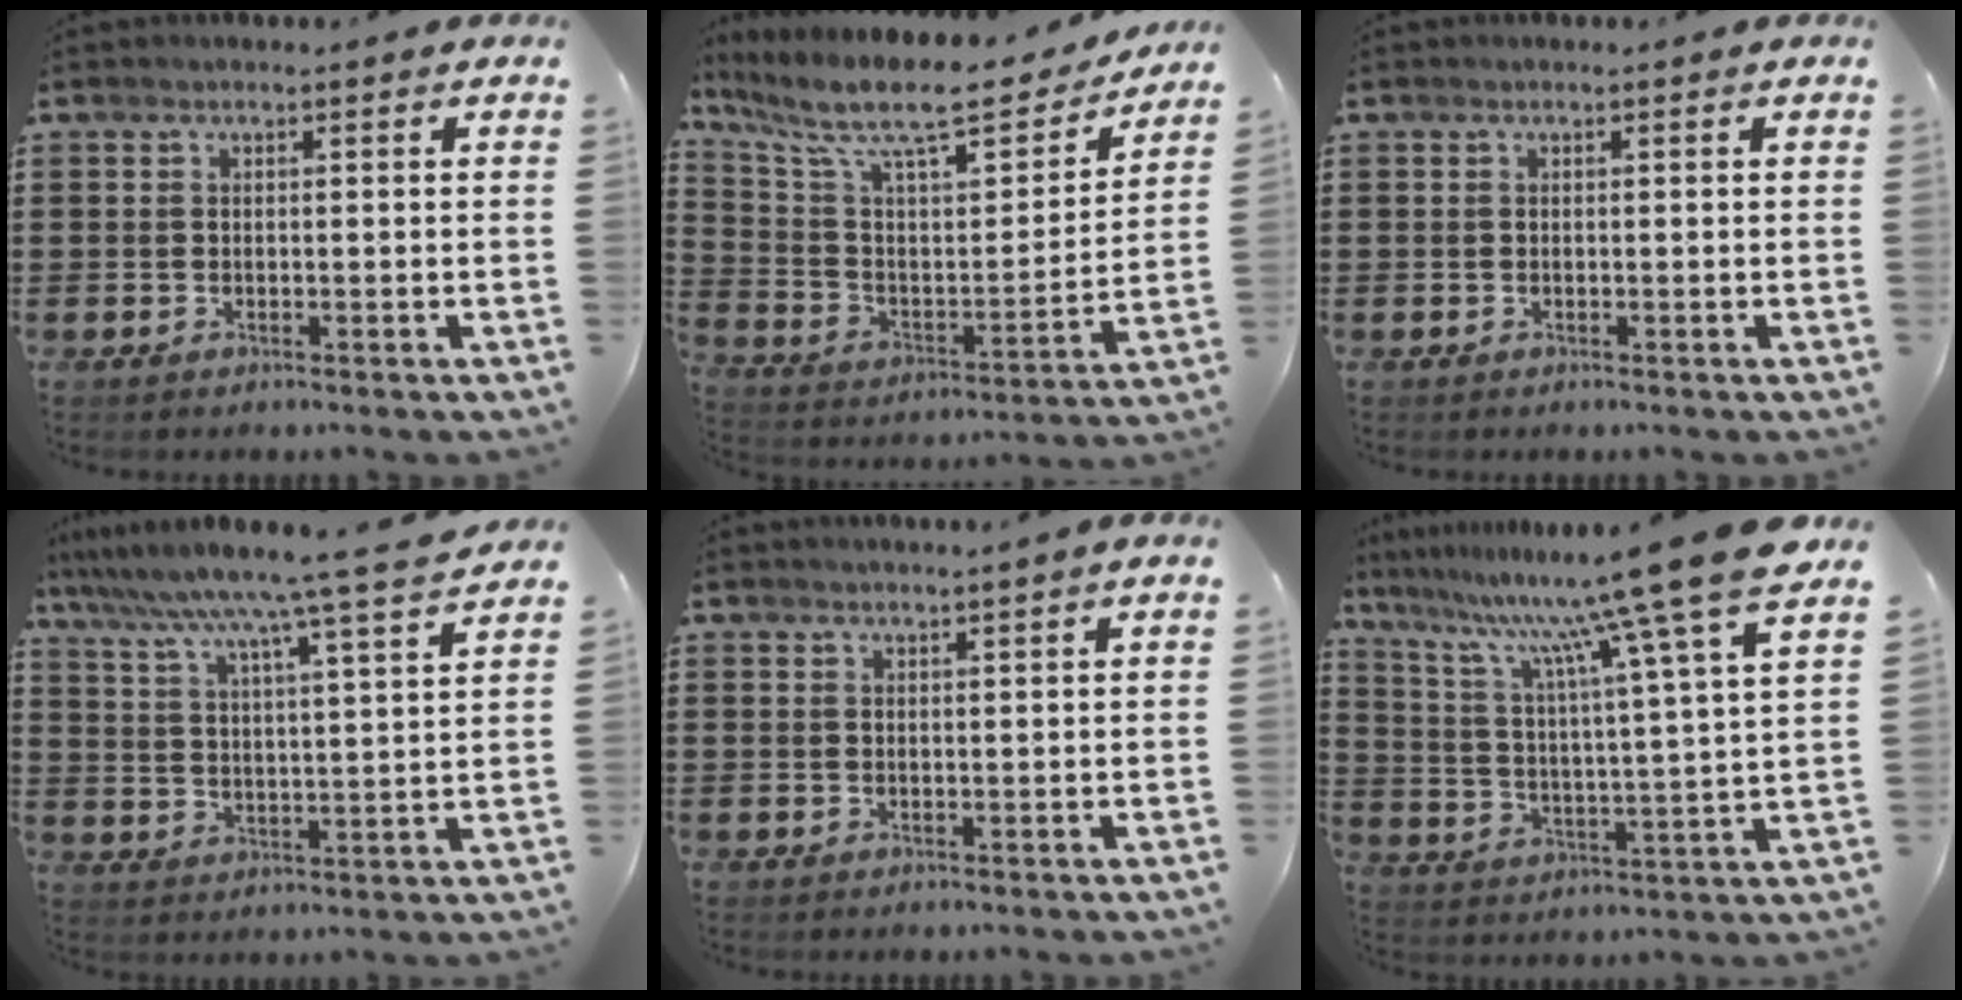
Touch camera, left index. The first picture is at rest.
{"total": 11.8, "force": [9.5, 2.2, 6.7], "torque": [-0.161, -0.063, 0.159]}
{"total": 0.0}
{"total": 7.2, "force": [6.5, -1.3, 2.9], "torque": [-0.083, -0.049, 0.103]}
{"total": 1.0, "force": [0.9, -0.4, 0.4], "torque": [-0.006, -0.003, 0.017]}
{"total": 14.9, "force": [12.0, -0.7, 8.8], "torque": [-0.197, -0.076, 0.188]}